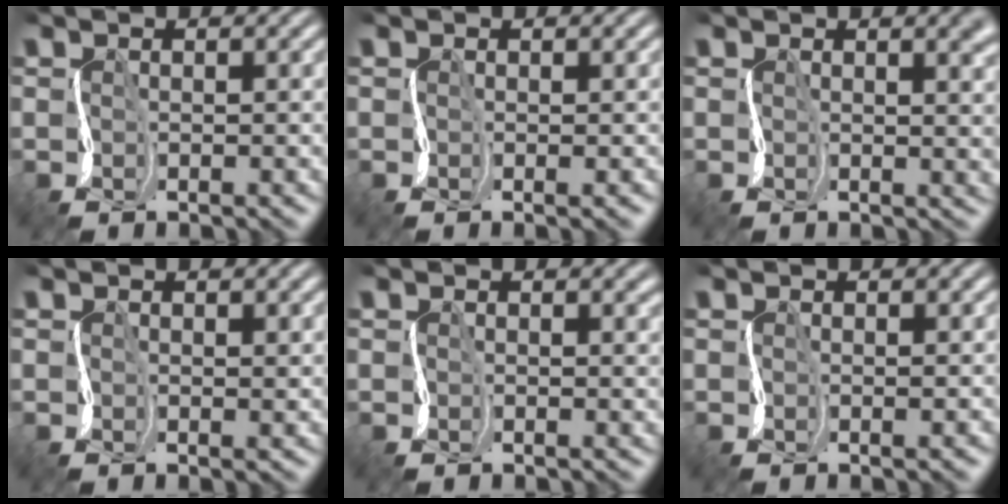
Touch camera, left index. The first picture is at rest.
{"total": 0.6, "force": [0.1, 0.0, 0.6], "torque": [-0.007, 0.001, 0.003]}
{"total": 4.1, "force": [1.0, 2.0, 3.5], "torque": [-0.020, 0.004, 0.012]}
{"total": 0.9, "force": [0.3, 0.4, 0.8], "torque": [-0.010, 0.000, 0.006]}
{"total": 1.6, "force": [0.5, 0.9, 1.2], "torque": [-0.011, 0.000, 0.006]}
{"total": 0.5, "force": [0.3, 0.0, 0.5], "torque": [-0.003, 0.004, 0.005]}